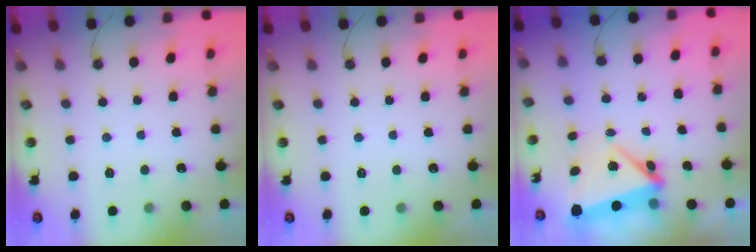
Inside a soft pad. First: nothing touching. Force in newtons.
{"total": 0.0}
{"total": 5.9, "press": 5.0, "slide": 3.0}